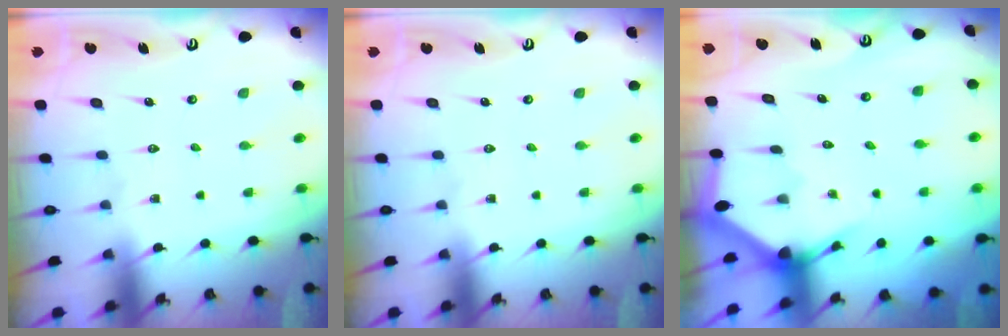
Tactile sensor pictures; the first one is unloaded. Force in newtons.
{"total": 0.0}
{"total": 2.8, "press": 2.8, "slide": 0.2}